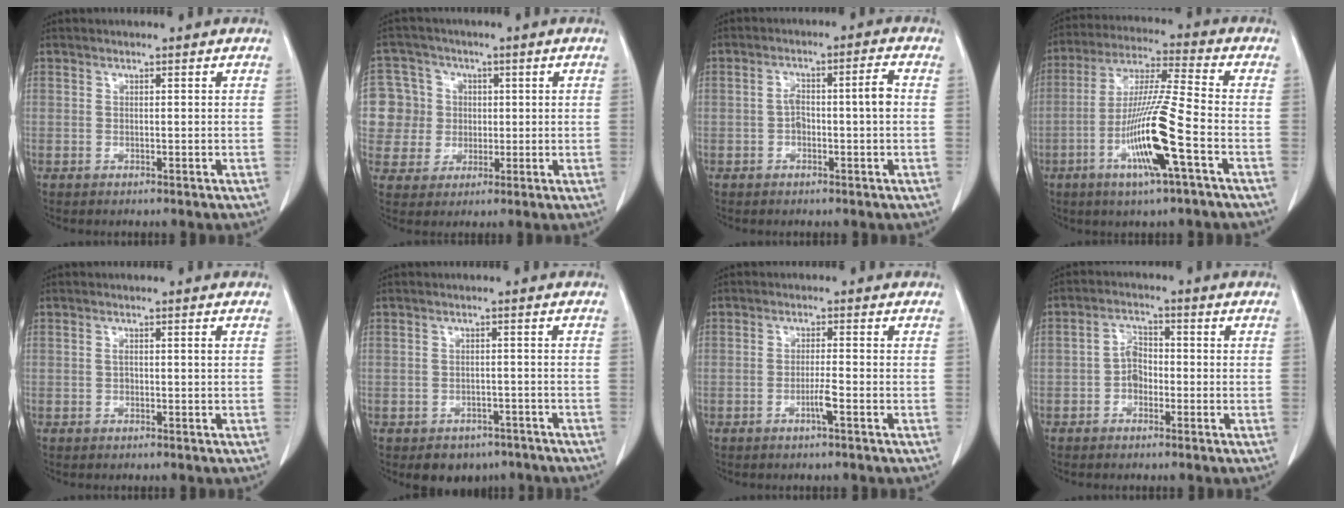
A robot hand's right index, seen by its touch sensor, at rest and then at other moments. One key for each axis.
{"total": 8.9, "fx": 0.9, "fy": 8.8, "fz": 0.8, "tx": -0.022, "ty": 0.031, "tz": 0.028}
{"total": 5.1, "fx": -0.6, "fy": 0.9, "fz": 5.0, "tx": -0.090, "ty": 0.022, "tz": -0.009}
{"total": 13.7, "fx": -5.0, "fy": -0.3, "fz": 12.7, "tx": -0.253, "ty": -0.011, "tz": -0.097}
{"total": 1.1, "fx": 0.0, "fy": 0.2, "fz": 1.1, "tx": -0.023, "ty": 0.001, "tz": 0.002}
{"total": 5.5, "fx": -4.1, "fy": 3.4, "fz": 1.2, "tx": -0.011, "ty": 0.008, "tz": -0.050}
{"total": 2.5, "fx": -1.2, "fy": -0.3, "fz": 2.2, "tx": -0.044, "ty": -0.003, "tz": -0.023}
{"total": 3.5, "fx": -1.1, "fy": 2.4, "fz": 2.3, "tx": -0.040, "ty": 0.013, "tz": -0.024}